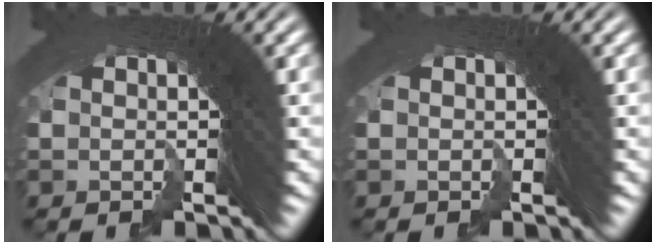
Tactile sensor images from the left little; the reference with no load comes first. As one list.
[{"total": 0.0}]